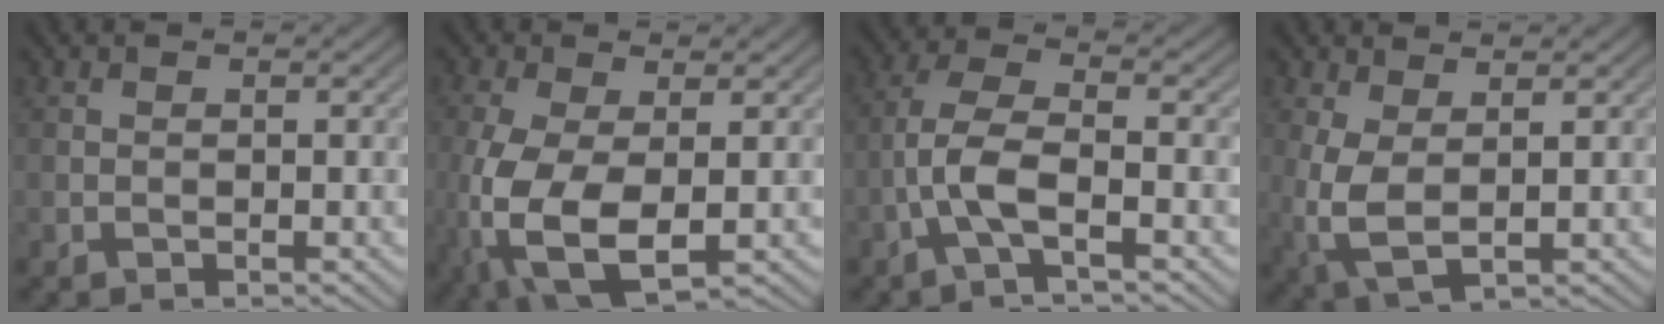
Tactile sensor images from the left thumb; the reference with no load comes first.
{"total": 11.3, "force": [-2.4, 5.7, 9.5], "torque": [-0.252, -0.030, -0.037]}
{"total": 5.7, "force": [-2.2, 1.6, 5.0], "torque": [-0.113, 0.011, -0.057]}
{"total": 5.2, "force": [0.7, 2.4, 4.6], "torque": [-0.127, -0.004, 0.013]}